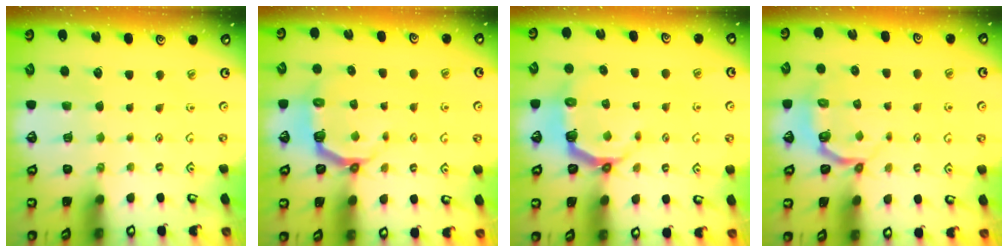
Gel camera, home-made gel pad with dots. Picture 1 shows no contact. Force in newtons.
{"total": 4.5, "press": 3.0, "slide": 3.4}
{"total": 4.9, "press": 3.5, "slide": 3.4}
{"total": 3.5, "press": 2.6, "slide": 2.3}